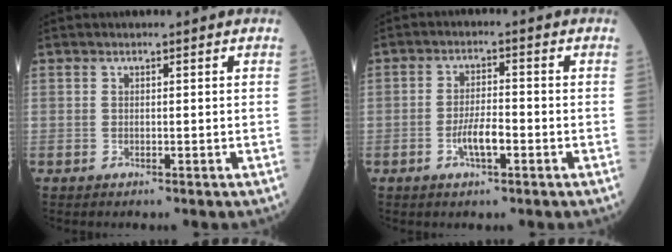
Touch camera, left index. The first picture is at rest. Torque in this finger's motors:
{"motor_torque": [1.02, 0.14, 0.23, 0.04]}